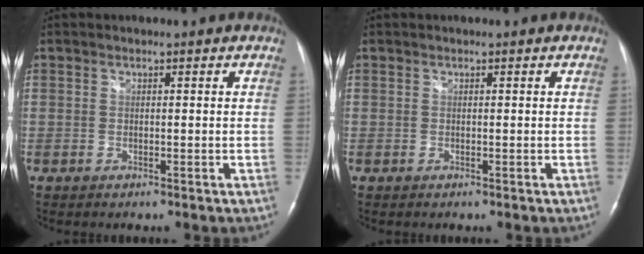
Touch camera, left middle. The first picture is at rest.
{"total": 0.0}